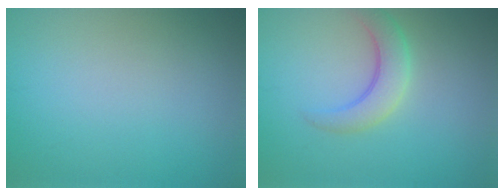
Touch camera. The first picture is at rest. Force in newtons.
{"total": 3.2, "press": 3.2, "slide": 0.2}